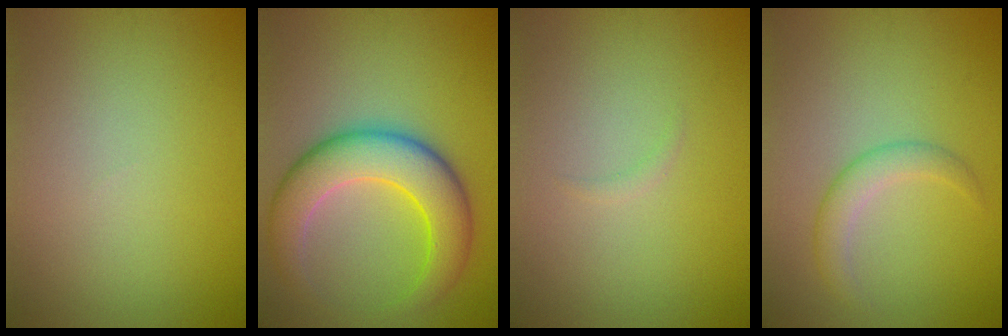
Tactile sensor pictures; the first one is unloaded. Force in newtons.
{"total": 7.7, "press": 7.7, "slide": 0.3}
{"total": 0.5, "press": 0.5, "slide": 0.1}
{"total": 2.3, "press": 2.3, "slide": 0.0}